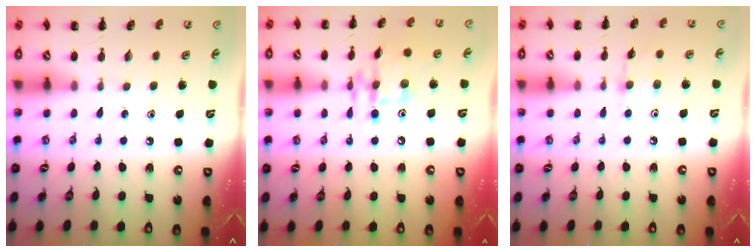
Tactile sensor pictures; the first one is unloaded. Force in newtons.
{"total": 13.0, "press": 13.0, "slide": 1.6}
{"total": 4.0, "press": 3.7, "slide": 1.4}